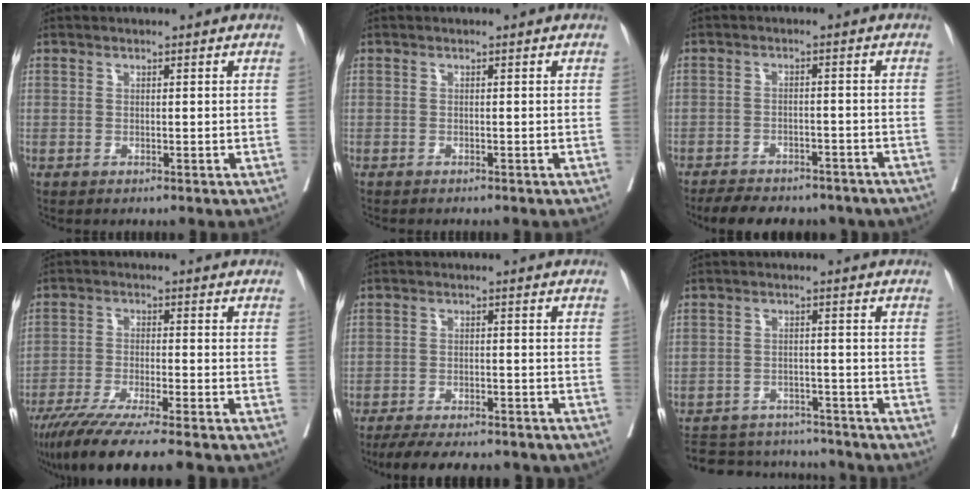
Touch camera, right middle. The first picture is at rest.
{"total": 2.0, "force": [-1.8, 0.3, 0.8], "torque": [-0.017, -0.003, -0.022]}
{"total": 14.2, "force": [-11.9, 5.1, 5.7], "torque": [-0.114, -0.001, -0.150]}
{"total": 14.2, "force": [-11.7, 0.0, 8.1], "torque": [-0.128, -0.044, -0.188]}
{"total": 16.0, "force": [-14.0, 3.5, 6.9], "torque": [-0.131, -0.014, -0.186]}
{"total": 13.8, "force": [-12.8, 4.4, 2.9], "torque": [-0.058, 0.010, -0.172]}